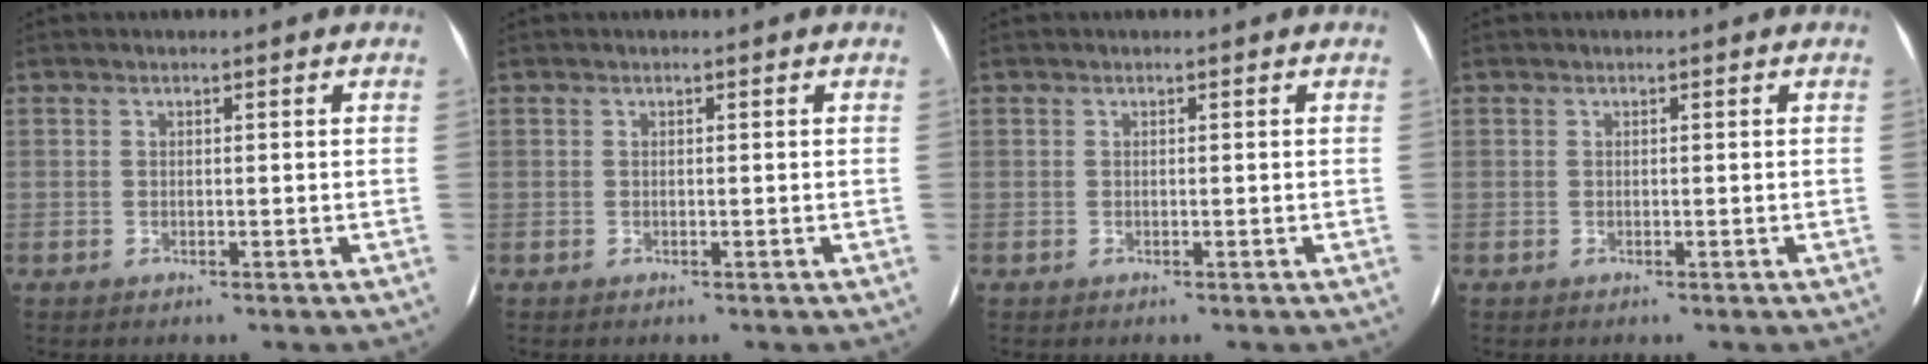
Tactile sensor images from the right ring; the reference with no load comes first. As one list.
[{"total": 0.0}, {"total": 0.0}, {"total": 0.0}]